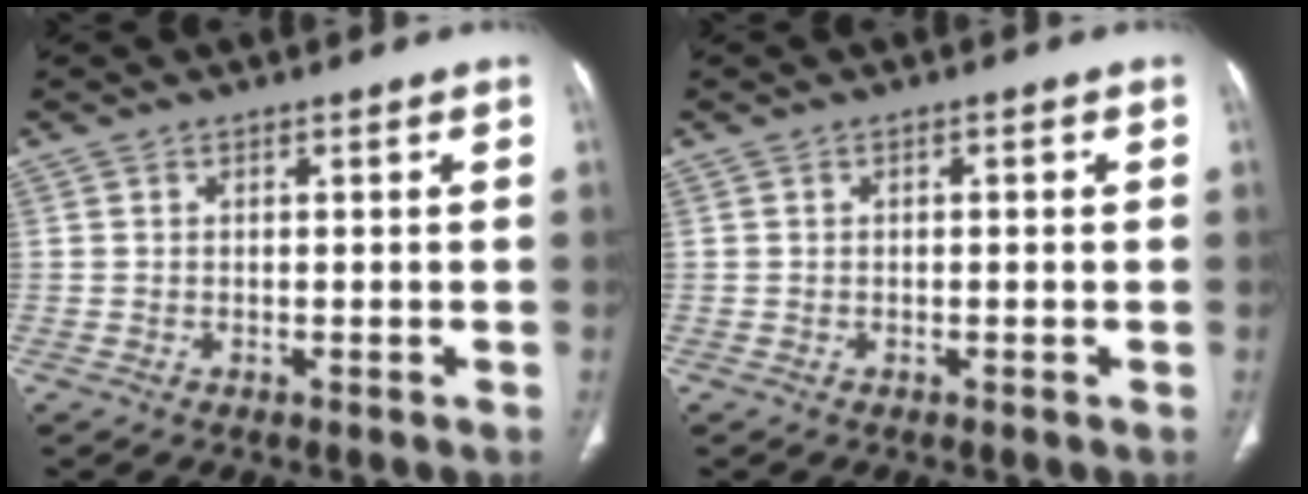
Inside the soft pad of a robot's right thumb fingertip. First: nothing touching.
{"total": 0.6, "force": [0.1, 0.3, 0.6], "torque": [-0.008, 0.003, 0.000]}